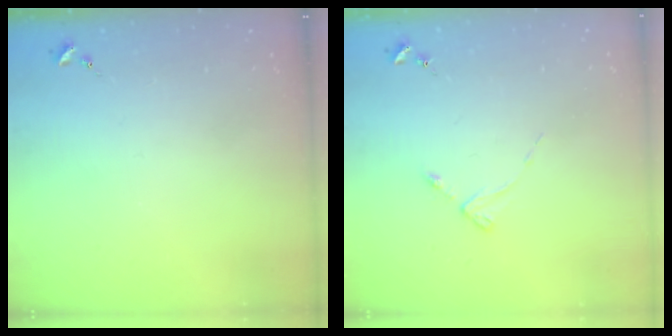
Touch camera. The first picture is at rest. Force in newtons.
{"total": 2.8, "press": 2.8, "slide": 0.3}